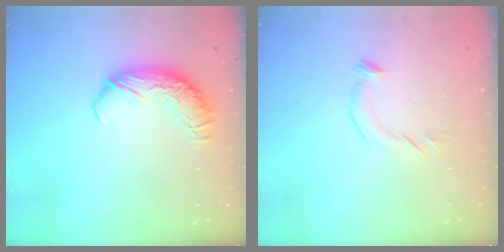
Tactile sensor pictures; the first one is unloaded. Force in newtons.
{"total": 5.3, "press": 5.1, "slide": 1.2}